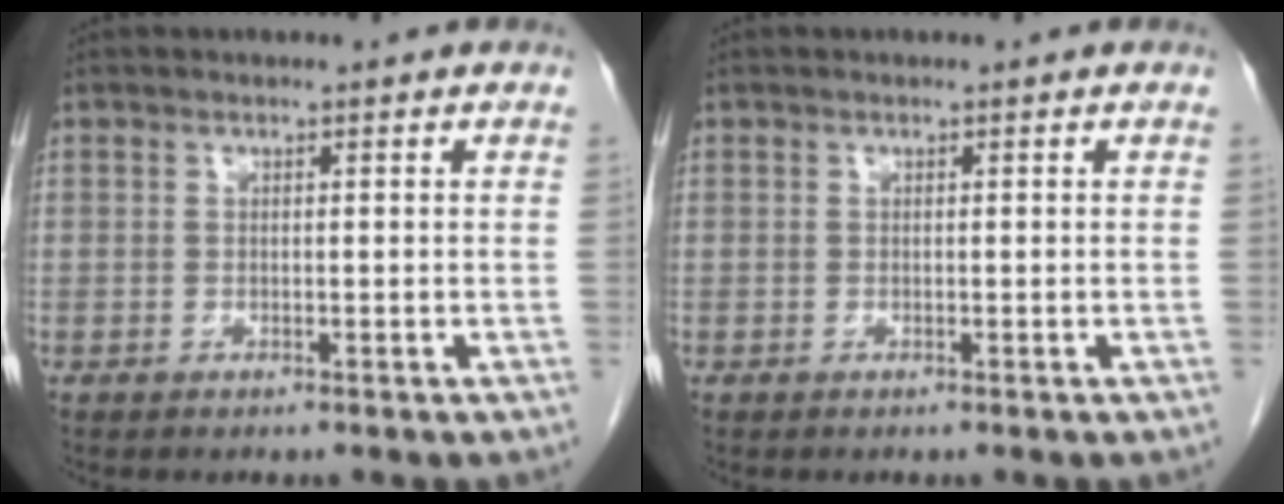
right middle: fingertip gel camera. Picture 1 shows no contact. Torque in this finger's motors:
{"motor_torque": [0.00, 0.00, 0.00, 0.00]}